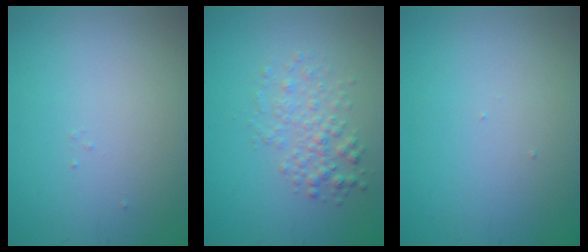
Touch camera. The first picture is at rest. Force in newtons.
{"total": 2.5, "press": 2.5, "slide": 0.0}
{"total": 0.0}